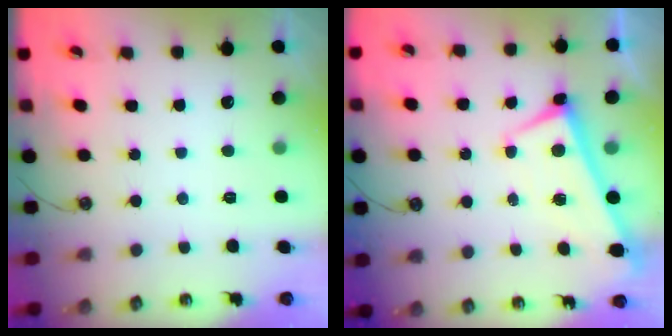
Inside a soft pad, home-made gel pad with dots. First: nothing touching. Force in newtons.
{"total": 1.0, "press": 0.9, "slide": 0.3}